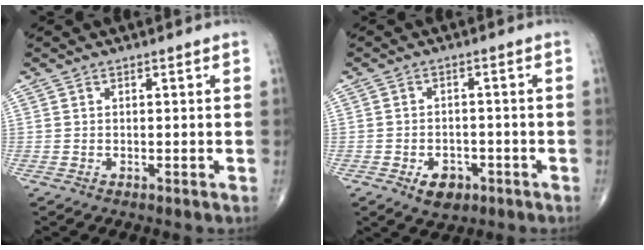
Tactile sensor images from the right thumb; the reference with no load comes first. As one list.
[{"total": 5.1, "force": [-2.5, 3.4, 2.9], "torque": [-0.031, 0.009, -0.033]}]